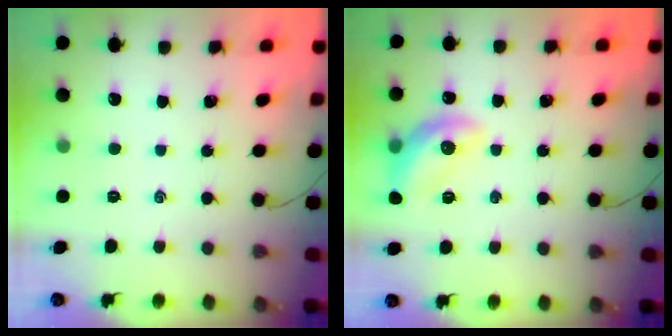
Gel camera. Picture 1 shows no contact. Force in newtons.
{"total": 11.6, "press": 11.5, "slide": 1.5}